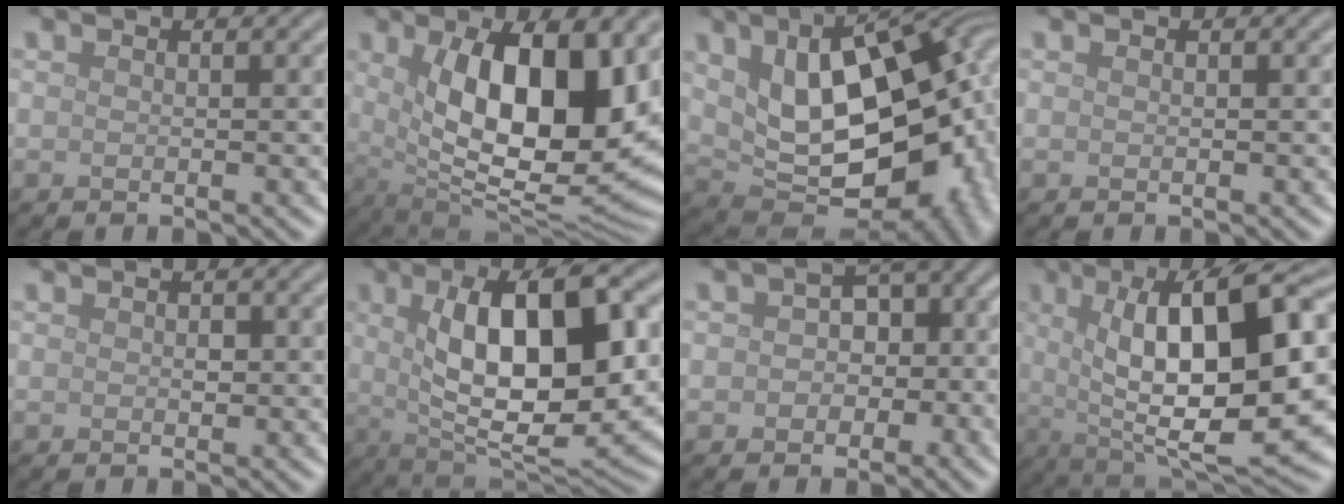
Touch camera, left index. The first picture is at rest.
{"total": 14.6, "force": [2.3, 6.4, 13.0], "torque": [-0.186, -0.019, 0.044]}
{"total": 17.0, "force": [1.5, 9.6, 14.0], "torque": [-0.201, -0.014, 0.045]}
{"total": 0.0}
{"total": 0.8, "force": [0.0, 0.6, 0.6], "torque": [-0.007, -0.002, -0.001]}
{"total": 13.1, "force": [2.2, 5.2, 11.9], "torque": [-0.165, 0.002, 0.032]}
{"total": 4.8, "force": [-0.7, 3.5, 3.3], "torque": [-0.026, 0.011, -0.020]}
{"total": 15.4, "force": [2.0, 4.8, 14.5], "torque": [-0.206, 0.006, 0.029]}